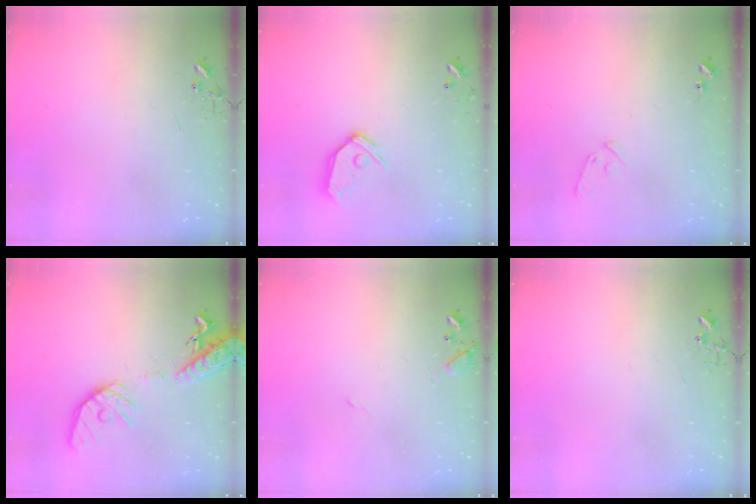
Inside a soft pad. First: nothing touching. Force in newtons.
{"total": 11.6, "press": 11.6, "slide": 1.4}
{"total": 6.7, "press": 6.7, "slide": 0.7}
{"total": 16.0, "press": 15.8, "slide": 2.5}
{"total": 8.6, "press": 8.5, "slide": 1.1}
{"total": 0.0}